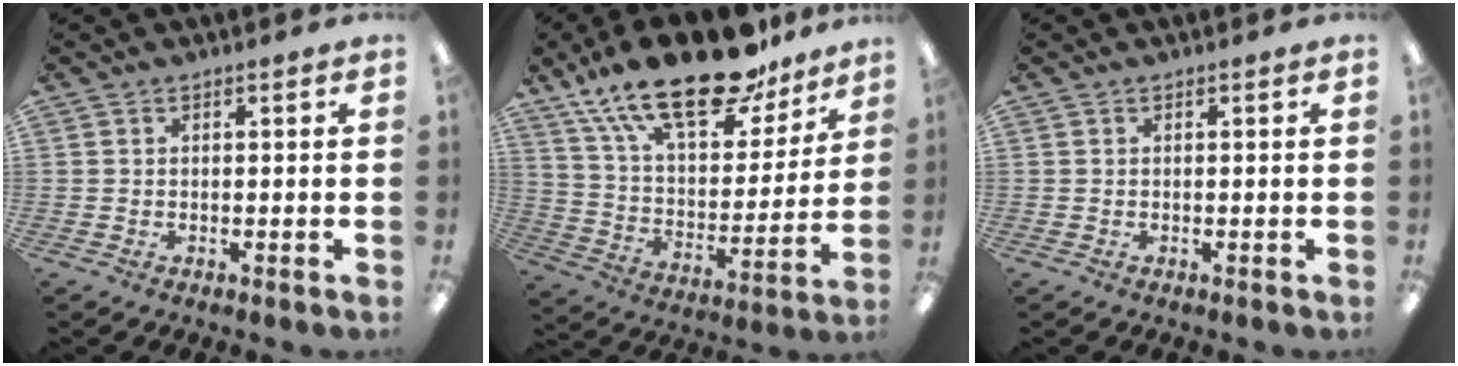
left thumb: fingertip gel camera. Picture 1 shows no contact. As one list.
[{"total": 25.0, "force": [17.5, 9.9, 14.9], "torque": [-0.251, -0.104, 0.300]}, {"total": 0.0}]